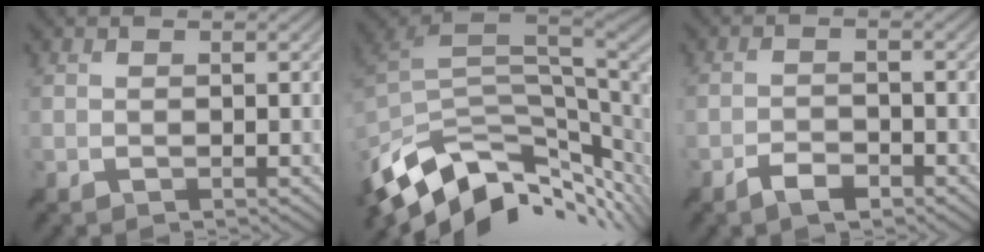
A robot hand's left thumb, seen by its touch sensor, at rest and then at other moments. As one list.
[{"total": 13.4, "force": [-5.1, 7.5, 9.9], "torque": [-0.208, -0.031, -0.075]}, {"total": 2.7, "force": [-2.1, 1.0, 1.4], "torque": [-0.031, -0.001, -0.040]}]